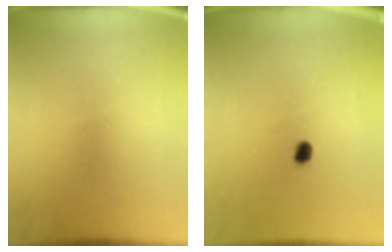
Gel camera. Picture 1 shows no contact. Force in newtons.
{"total": 1.9}